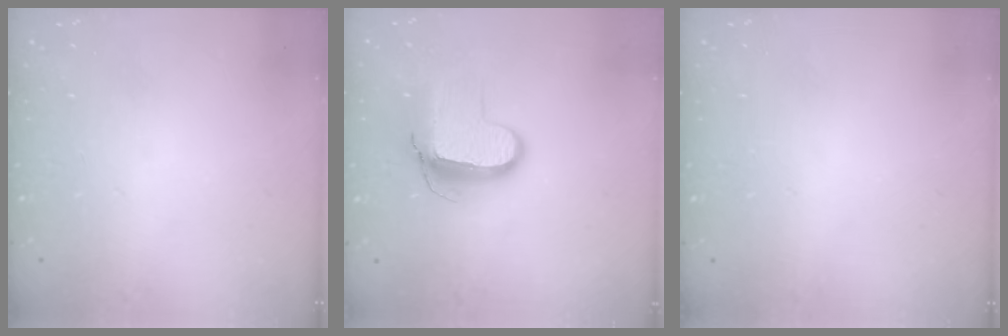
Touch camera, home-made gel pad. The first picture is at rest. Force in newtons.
{"total": 11.1, "press": 11.0, "slide": 0.9}
{"total": 0.0}